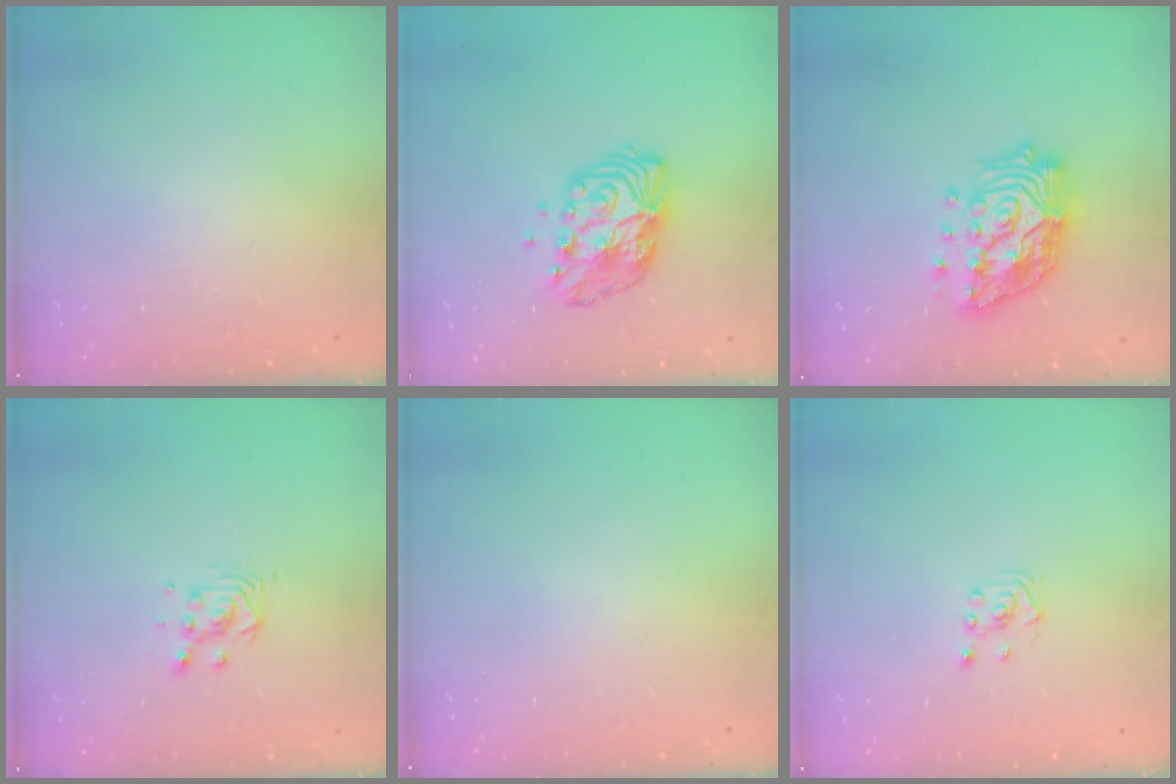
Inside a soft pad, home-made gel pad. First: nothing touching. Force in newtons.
{"total": 11.7, "press": 11.6, "slide": 0.9}
{"total": 19.6, "press": 19.5, "slide": 2.3}
{"total": 3.9, "press": 3.9, "slide": 0.2}
{"total": 0.0}
{"total": 1.6, "press": 1.4, "slide": 0.9}